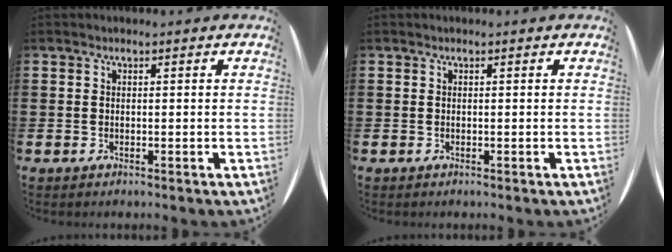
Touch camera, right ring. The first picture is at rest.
{"total": 0.0}